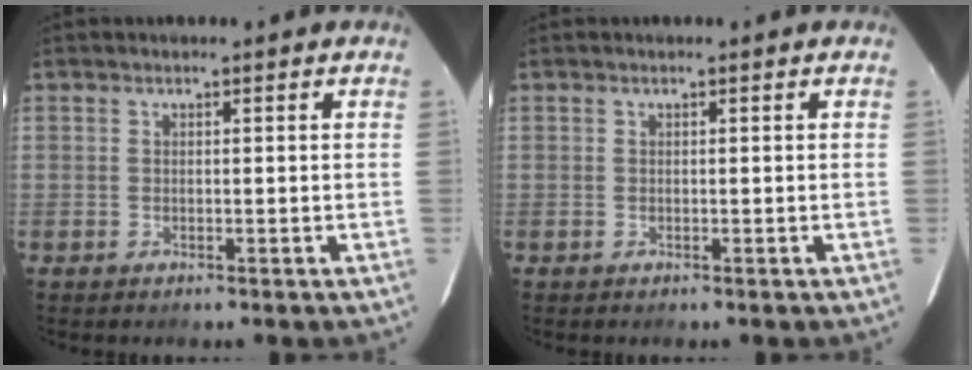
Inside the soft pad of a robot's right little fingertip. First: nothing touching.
{"total": 0.0}